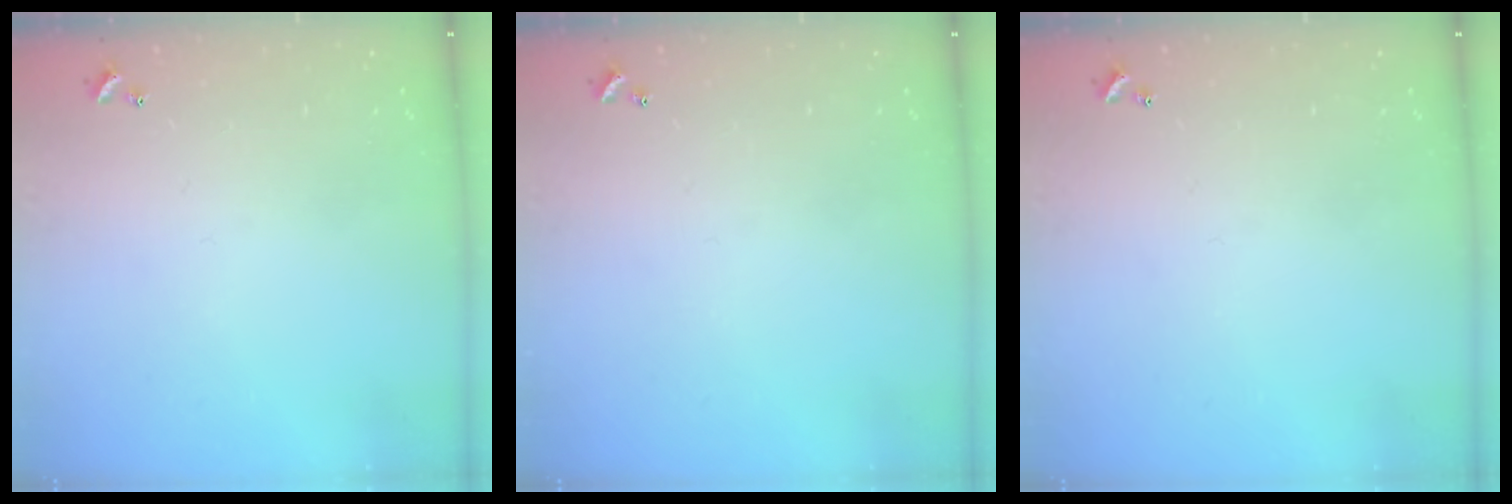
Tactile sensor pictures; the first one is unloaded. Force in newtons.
{"total": 0.0}
{"total": 0.0}